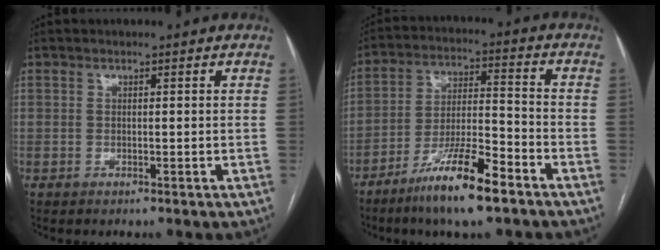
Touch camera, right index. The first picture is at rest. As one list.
[{"total": 12.6, "force": [-8.2, 1.5, 9.5], "torque": [-0.177, -0.017, -0.147]}]